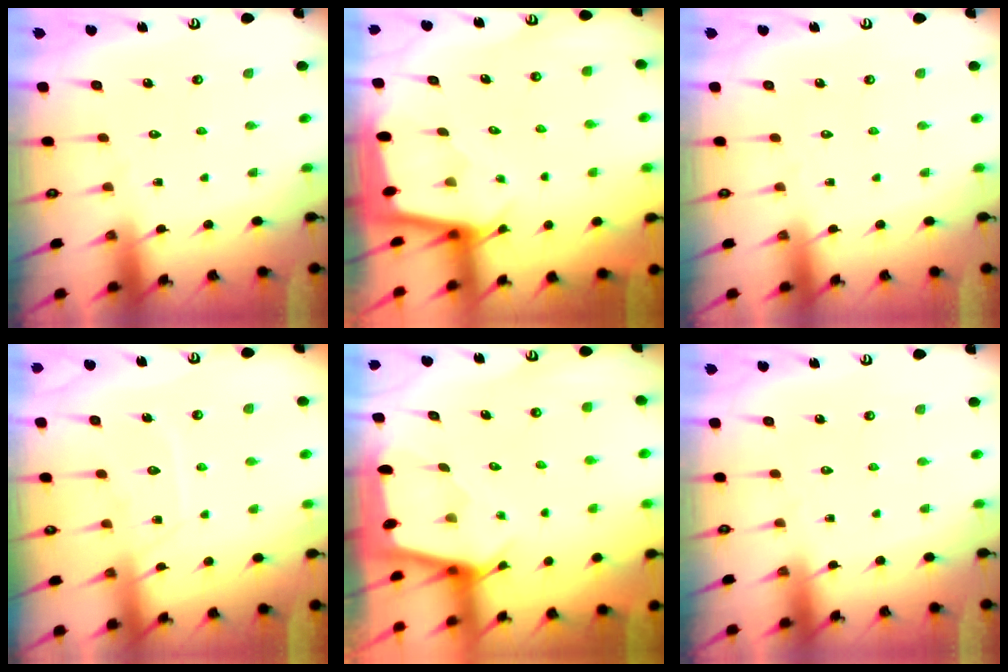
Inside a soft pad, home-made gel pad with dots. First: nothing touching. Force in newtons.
{"total": 2.1, "press": 2.1, "slide": 0.1}
{"total": 0.0}
{"total": 10.5, "press": 10.5, "slide": 1.0}
{"total": 2.1, "press": 2.1, "slide": 0.1}
{"total": 0.0}